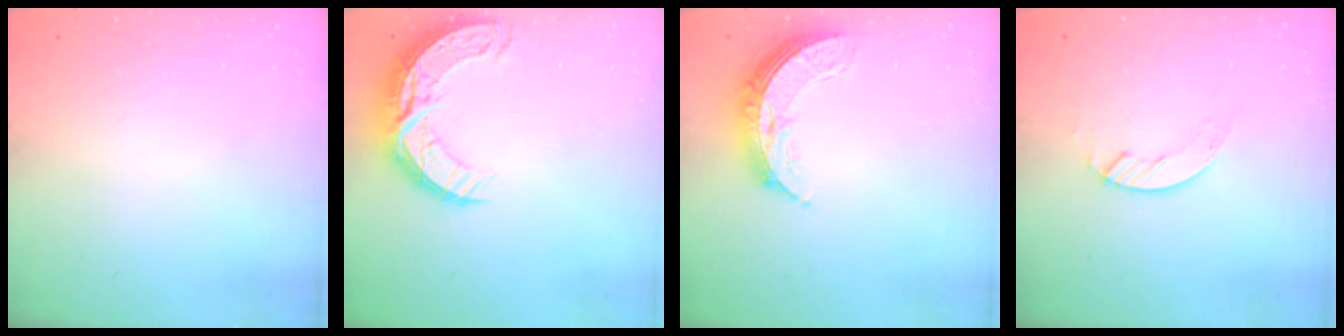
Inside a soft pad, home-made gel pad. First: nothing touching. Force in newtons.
{"total": 15.1, "press": 15.1, "slide": 1.1}
{"total": 8.6, "press": 8.6, "slide": 0.7}
{"total": 2.7, "press": 2.7, "slide": 0.2}